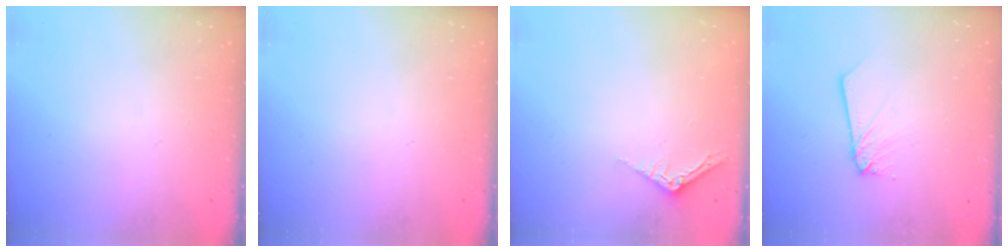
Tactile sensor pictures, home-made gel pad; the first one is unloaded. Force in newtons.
{"total": 0.0}
{"total": 2.5, "press": 2.5, "slide": 0.2}
{"total": 2.5, "press": 2.5, "slide": 0.1}